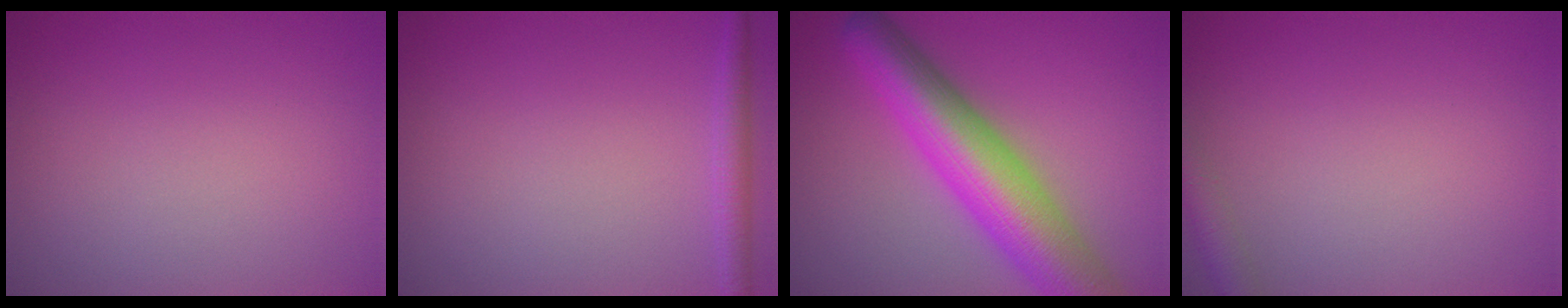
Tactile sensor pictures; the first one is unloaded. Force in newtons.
{"total": 1.7, "press": 1.7, "slide": 0.1}
{"total": 10.0, "press": 10.0, "slide": 0.4}
{"total": 2.0, "press": 2.0, "slide": 0.1}